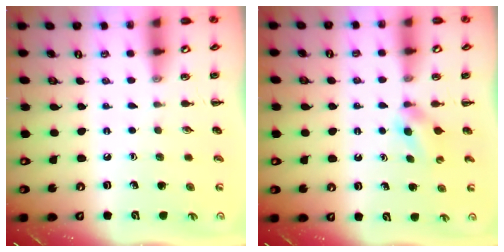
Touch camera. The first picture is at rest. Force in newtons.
{"total": 3.0, "press": 2.7, "slide": 1.3}